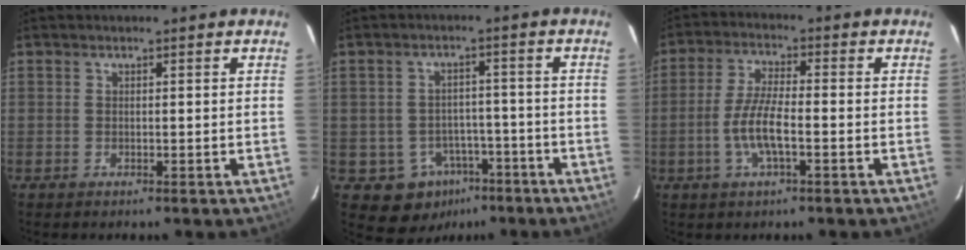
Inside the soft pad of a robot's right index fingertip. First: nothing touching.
{"total": 6.7, "force": [-3.8, 5.5, 1.0], "torque": [-0.026, 0.028, -0.037]}
{"total": 7.2, "force": [-2.3, 1.7, 6.6], "torque": [-0.138, -0.001, -0.046]}